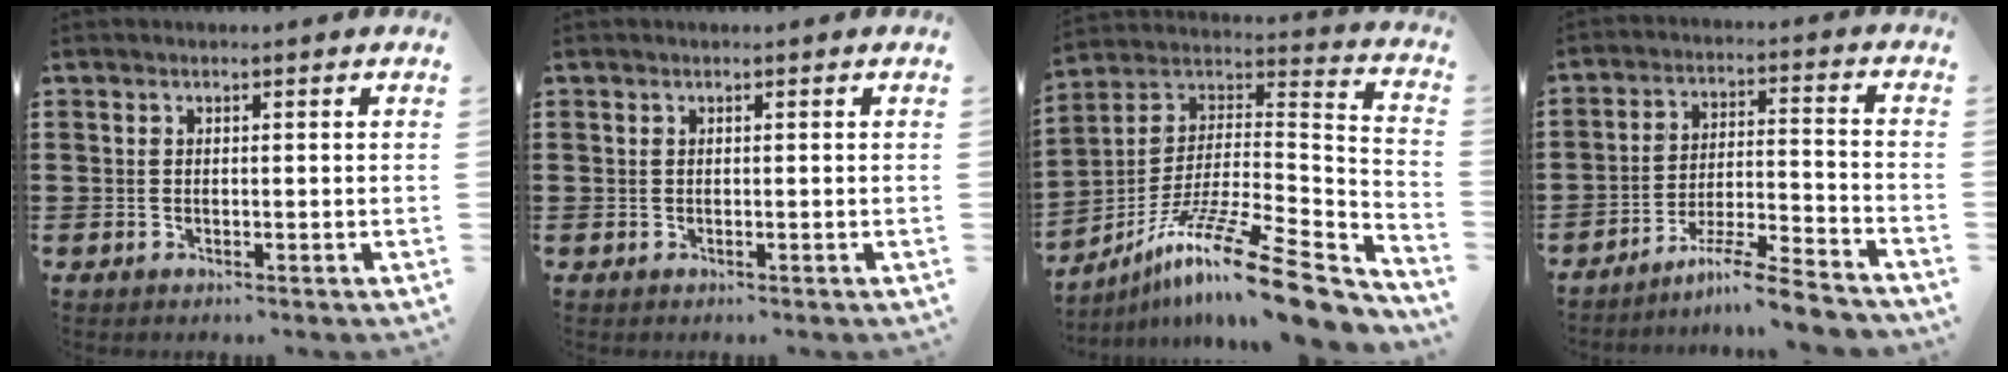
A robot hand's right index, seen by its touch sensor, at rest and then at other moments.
{"total": 0.0}
{"total": 16.8, "force": [-12.0, 1.5, 11.6], "torque": [-0.197, 0.022, -0.215]}
{"total": 7.9, "force": [-6.9, 0.0, 3.9], "torque": [-0.072, 0.002, -0.133]}